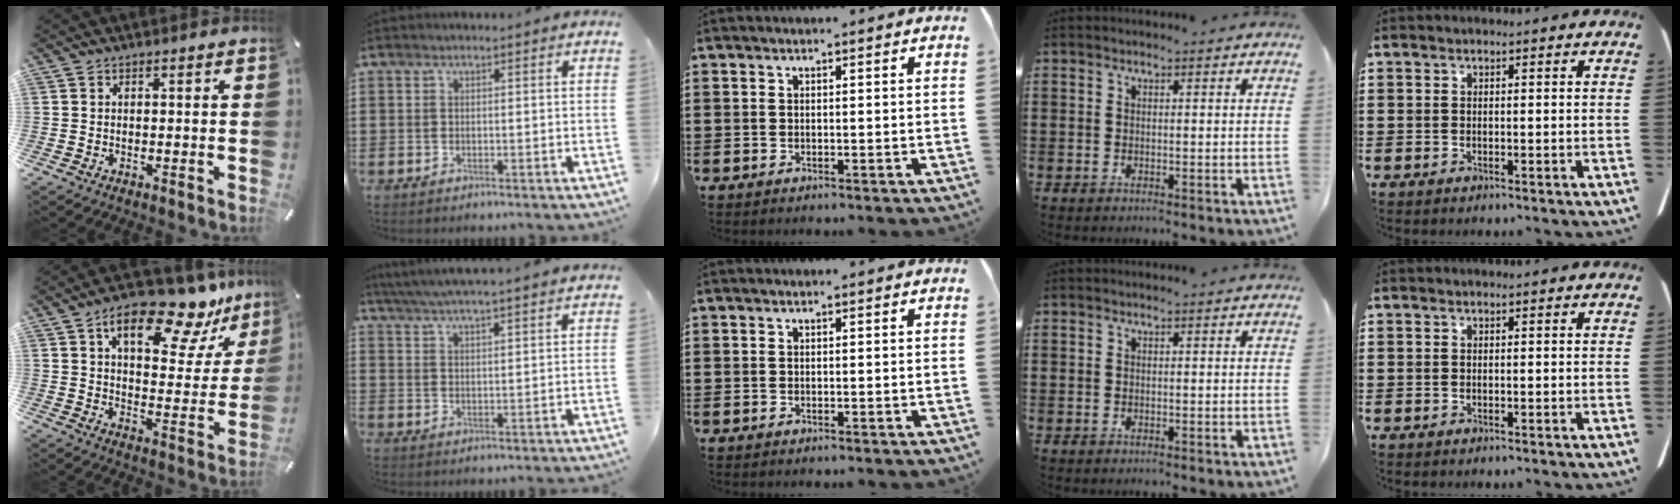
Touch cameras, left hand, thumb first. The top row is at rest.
{"thumb": {"total": 18.0, "force": [12.9, 7.6, 10.0], "torque": [-0.146, -0.088, 0.212]}, "index": {"total": 4.7, "force": [4.5, -0.5, 1.3], "torque": [-0.040, -0.020, 0.080]}}